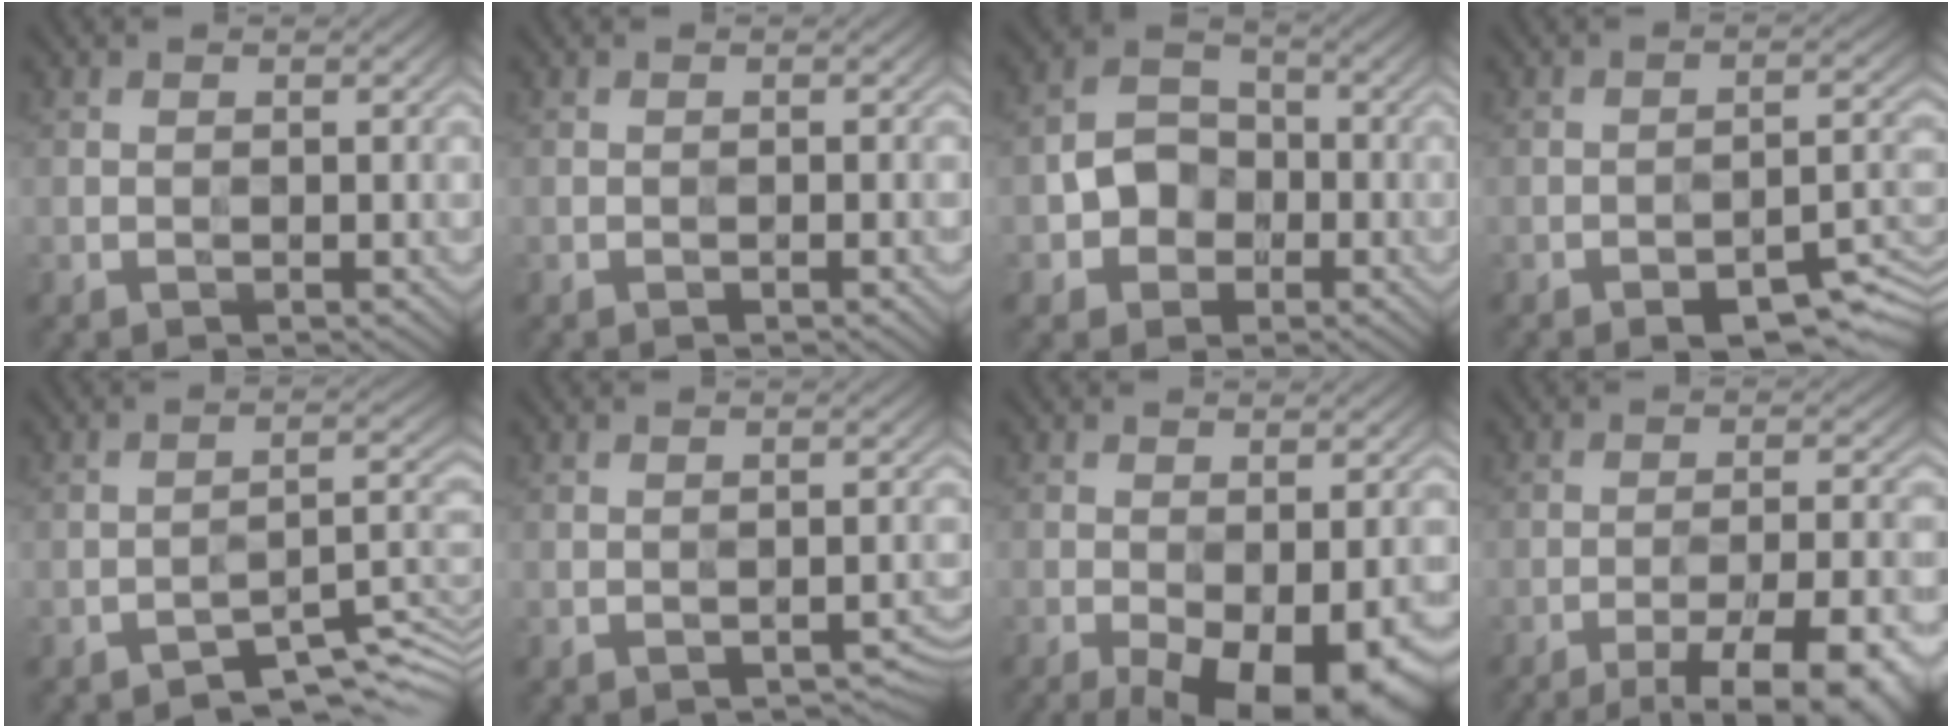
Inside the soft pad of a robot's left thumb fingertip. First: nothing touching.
{"total": 0.8, "force": [-0.4, 0.1, 0.7], "torque": [-0.011, 0.000, -0.007]}
{"total": 5.7, "force": [-1.6, 4.8, 2.8], "torque": [-0.047, 0.006, -0.042]}
{"total": 7.6, "force": [-5.2, 2.3, 5.0], "torque": [-0.061, 0.002, -0.077]}
{"total": 5.9, "force": [-4.4, 1.5, 3.5], "torque": [-0.044, 0.006, -0.070]}
{"total": 1.5, "force": [-0.9, 0.6, 1.0], "torque": [-0.012, 0.002, -0.009]}
{"total": 12.1, "force": [-6.2, 4.6, 9.3], "torque": [-0.148, -0.026, -0.076]}
{"total": 13.7, "force": [-9.8, 3.3, 9.0], "torque": [-0.126, 0.000, -0.121]}